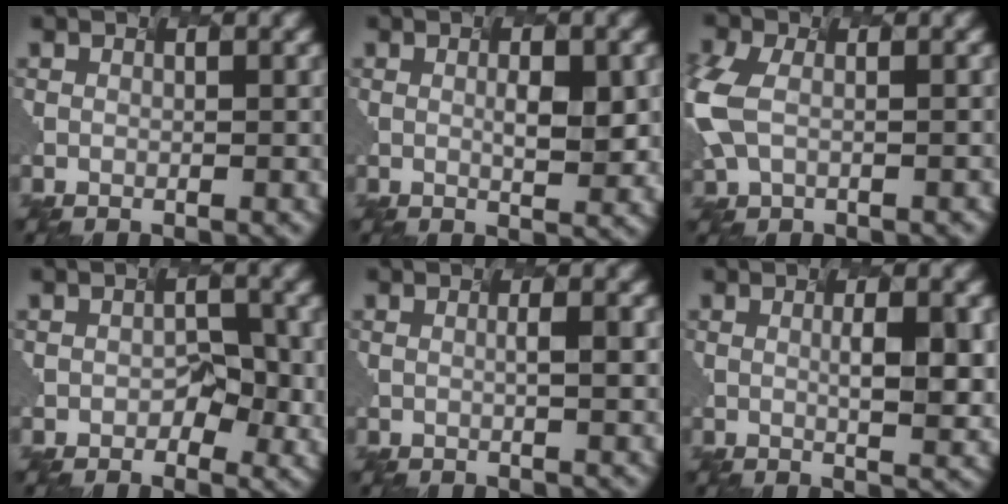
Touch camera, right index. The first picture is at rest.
{"total": 2.2, "force": [0.1, 0.3, 2.1], "torque": [-0.039, -0.003, 0.012]}
{"total": 5.0, "force": [-0.9, 3.1, 3.8], "torque": [-0.106, -0.001, -0.012]}
{"total": 2.2, "force": [-0.6, 1.5, 1.5], "torque": [-0.028, -0.005, -0.001]}
{"total": 1.3, "force": [-0.1, 0.2, 1.3], "torque": [-0.014, 0.005, -0.009]}
{"total": 3.5, "force": [0.2, 0.7, 3.4], "torque": [-0.049, 0.002, 0.013]}